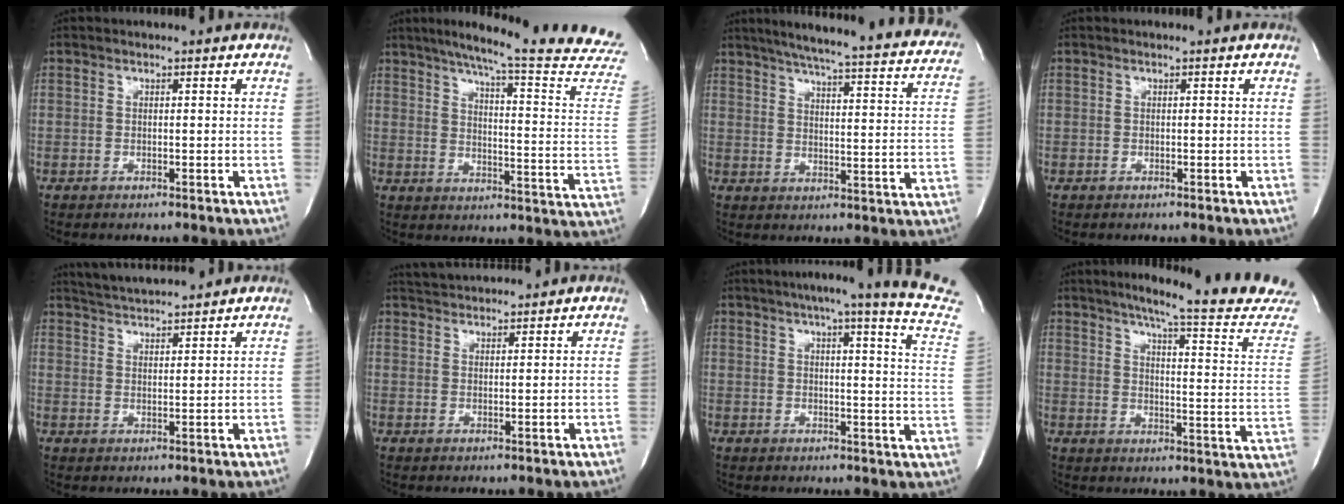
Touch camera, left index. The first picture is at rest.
{"total": 25.3, "force": [22.1, -0.7, 12.3], "torque": [-0.181, -0.095, 0.266]}
{"total": 28.7, "force": [24.4, 3.2, 14.7], "torque": [-0.211, -0.043, 0.283]}
{"total": 0.0}
{"total": 8.1, "force": [7.8, 0.0, 2.4], "torque": [-0.053, 0.020, 0.127]}
{"total": 5.5, "force": [5.3, 0.5, 1.0], "torque": [-0.026, 0.029, 0.088]}
{"total": 18.1, "force": [15.1, -1.1, 10.0], "torque": [-0.137, -0.054, 0.165]}
{"total": 20.1, "force": [17.8, -1.2, 9.3], "torque": [-0.132, -0.085, 0.212]}